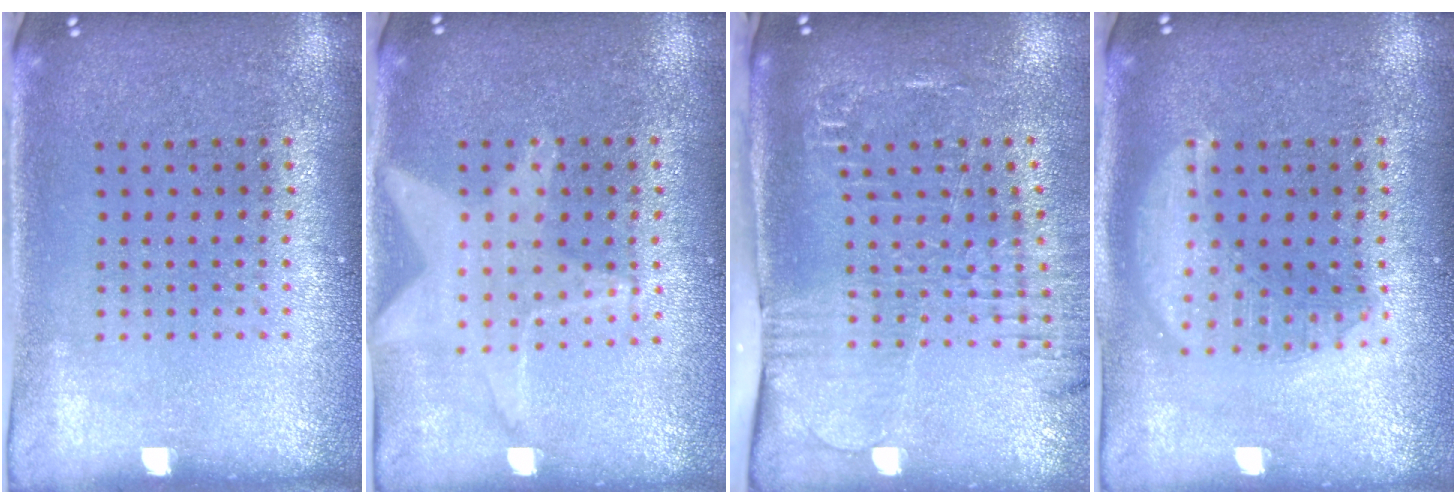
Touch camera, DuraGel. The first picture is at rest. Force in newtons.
{"total": 1.2, "press": 1.2, "slide": 0.2}
{"total": 2.5, "press": 2.1, "slide": 1.3}
{"total": 3.1, "press": 3.1, "slide": 0.3}